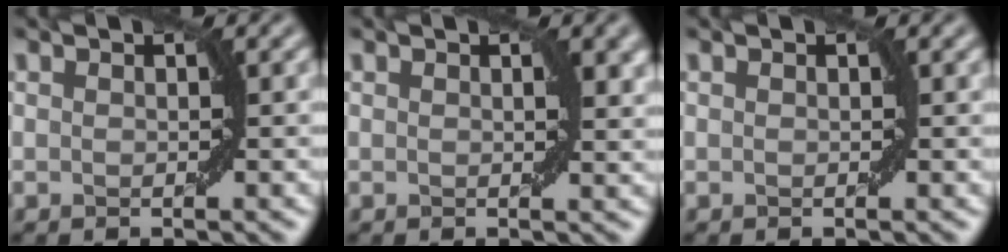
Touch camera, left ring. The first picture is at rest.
{"total": 2.0, "force": [0.7, 0.5, 1.8], "torque": [-0.016, 0.000, 0.011]}
{"total": 0.0}